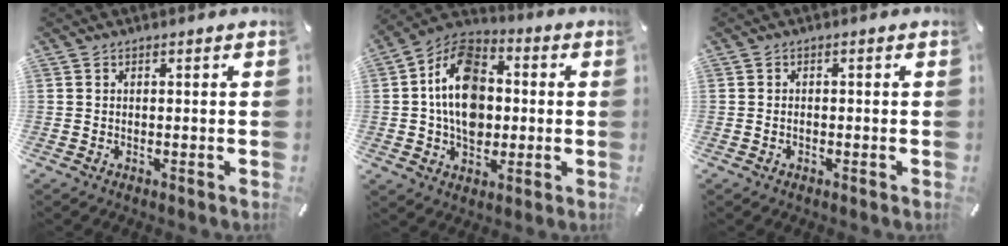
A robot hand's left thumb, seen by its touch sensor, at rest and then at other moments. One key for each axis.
{"total": 15.6, "fx": -0.3, "fy": 11.6, "fz": 10.5, "tx": -0.199, "ty": 0.012, "tz": -0.008}
{"total": 1.1, "fx": -0.4, "fy": 0.6, "fz": 0.8, "tx": -0.017, "ty": 0.002, "tz": -0.008}